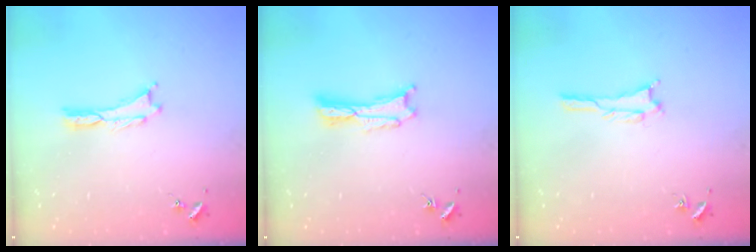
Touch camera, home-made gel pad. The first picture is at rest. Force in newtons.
{"total": 1.2, "press": 1.2, "slide": 0.2}
{"total": 1.1, "press": 1.1, "slide": 0.1}